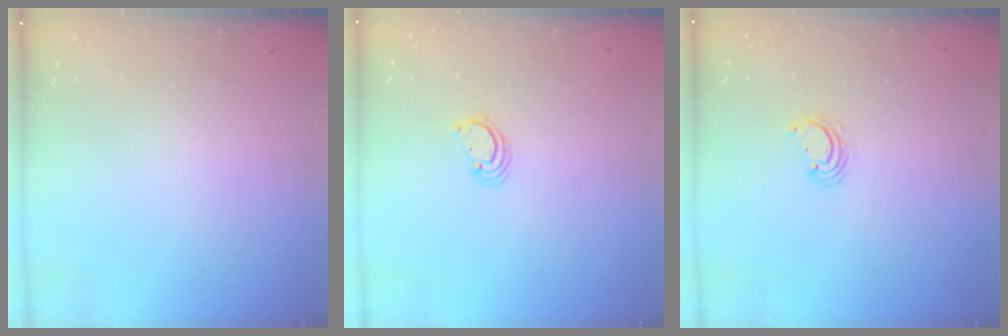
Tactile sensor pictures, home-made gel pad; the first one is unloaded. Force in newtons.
{"total": 2.2, "press": 2.2, "slide": 0.1}
{"total": 3.1, "press": 3.1, "slide": 0.1}